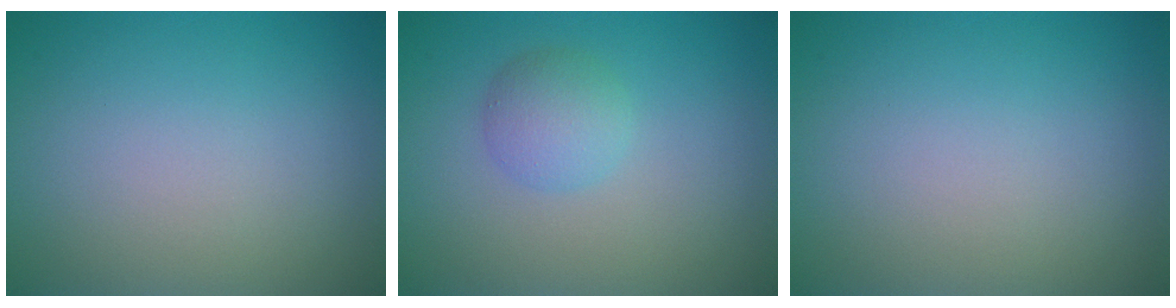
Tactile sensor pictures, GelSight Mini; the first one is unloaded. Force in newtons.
{"total": 2.5, "press": 2.5, "slide": 0.1}
{"total": 0.0}